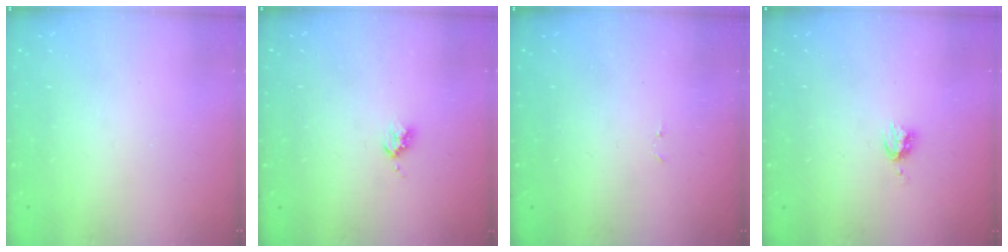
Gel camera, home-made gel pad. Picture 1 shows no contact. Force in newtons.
{"total": 3.6, "press": 3.6, "slide": 0.5}
{"total": 3.0, "press": 2.9, "slide": 0.4}
{"total": 3.3, "press": 3.3, "slide": 0.5}